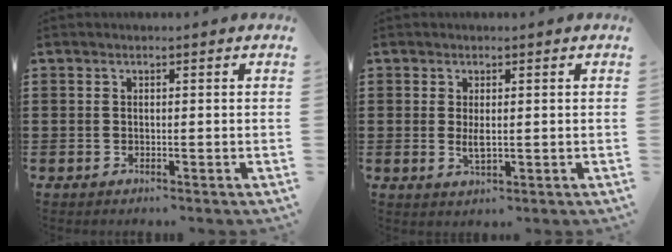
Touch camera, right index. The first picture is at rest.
{"total": 2.2, "force": [0.1, 0.7, 2.1], "torque": [-0.039, 0.000, 0.001]}